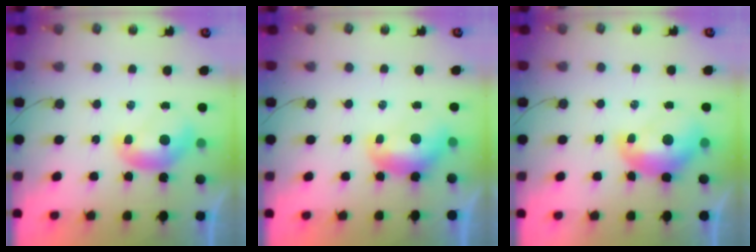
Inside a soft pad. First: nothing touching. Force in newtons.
{"total": 1.2, "press": 1.1, "slide": 0.3}
{"total": 2.3, "press": 2.2, "slide": 0.7}